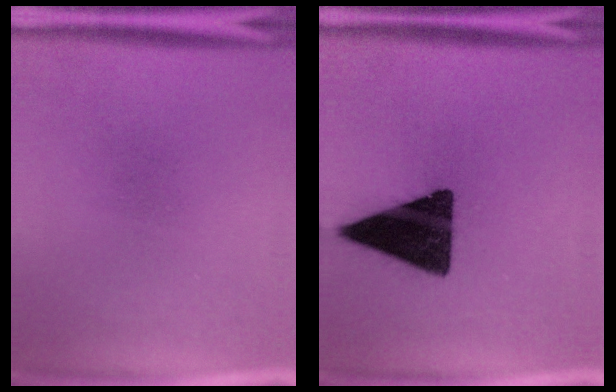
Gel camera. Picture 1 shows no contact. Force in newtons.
{"total": 16.3}